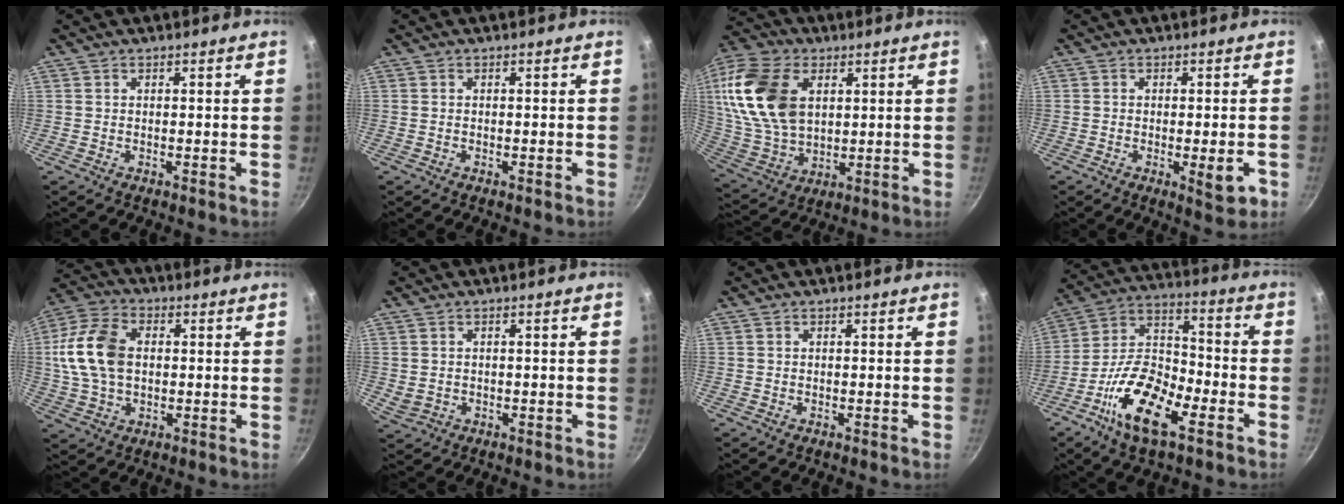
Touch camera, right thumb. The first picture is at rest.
{"total": 0.0}
{"total": 21.8, "force": [5.8, 14.3, 15.5], "torque": [-0.308, -0.004, 0.116]}
{"total": 5.3, "force": [-1.6, 1.6, 4.8], "torque": [-0.056, -0.001, -0.020]}
{"total": 13.9, "force": [1.2, 9.2, 10.3], "torque": [-0.191, 0.017, 0.014]}
{"total": 2.2, "force": [-0.1, 1.9, 1.2], "torque": [-0.022, 0.002, 0.009]}
{"total": 0.0}
{"total": 17.0, "force": [-8.4, 7.5, 12.9], "torque": [-0.232, 0.049, -0.170]}